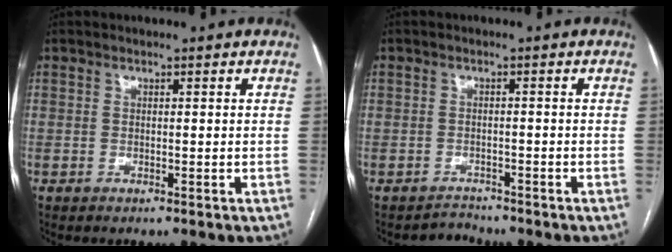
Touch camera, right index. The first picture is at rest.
{"total": 2.1, "force": [-1.7, 0.5, -1.1], "torque": [0.022, -0.005, -0.029]}